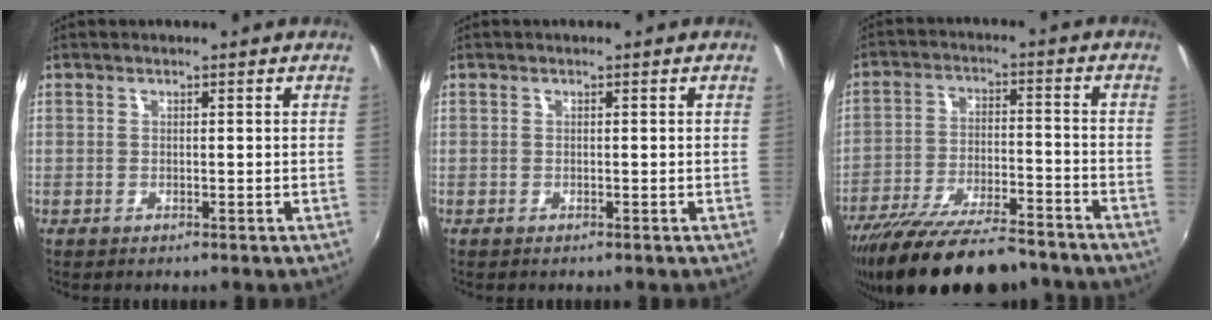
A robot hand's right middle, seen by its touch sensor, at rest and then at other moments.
{"total": 0.0}
{"total": 20.2, "force": [-16.9, 4.9, 9.9], "torque": [-0.190, -0.038, -0.261]}